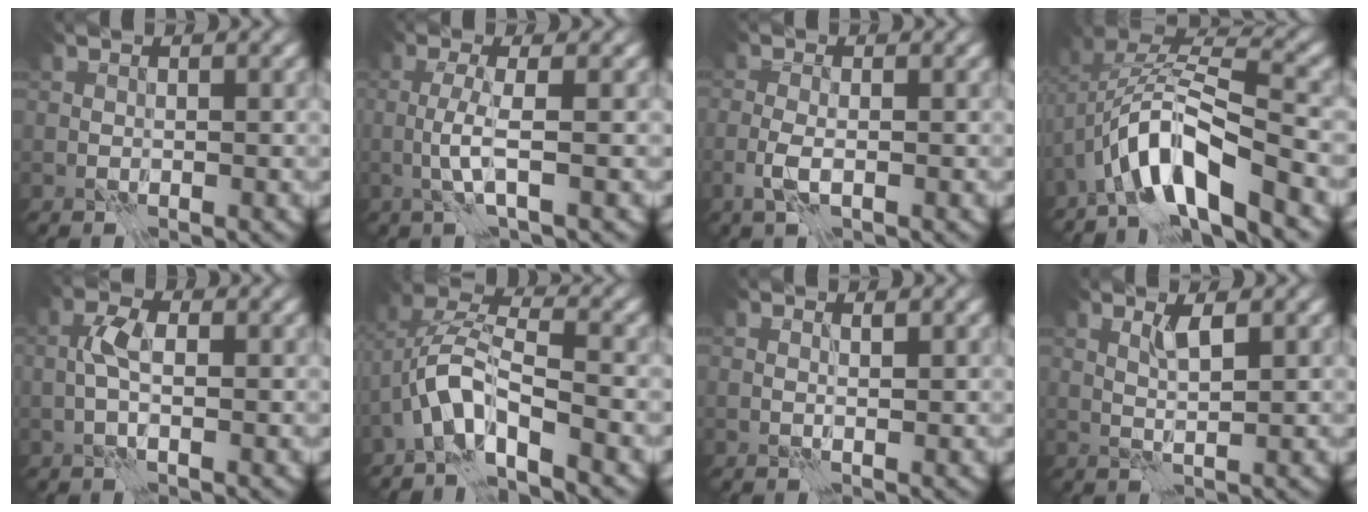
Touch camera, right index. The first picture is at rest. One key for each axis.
{"total": 2.5, "fx": -0.6, "fy": -0.2, "fz": 2.4, "tx": -0.054, "ty": 0.005, "tz": -0.020}
{"total": 1.9, "fx": -0.8, "fy": 0.5, "fz": 1.7, "tx": -0.039, "ty": -0.002, "tz": -0.021}
{"total": 8.1, "fx": -4.3, "fy": 2.4, "fz": 6.5, "tx": -0.108, "ty": 0.018, "tz": -0.088}
{"total": 2.2, "fx": 0.0, "fy": 0.7, "fz": 2.0, "tx": -0.041, "ty": 0.010, "tz": -0.007}
{"total": 5.2, "fx": -2.7, "fy": 1.4, "fz": 4.2, "tx": -0.079, "ty": 0.013, "tz": -0.064}
{"total": 0.8, "fx": 0.6, "fy": -0.5, "fz": 0.2, "tx": -0.001, "ty": 0.002, "tz": 0.009}
{"total": 1.7, "fx": 1.0, "fy": -0.4, "fz": 1.2, "tx": -0.024, "ty": 0.004, "tz": 0.016}